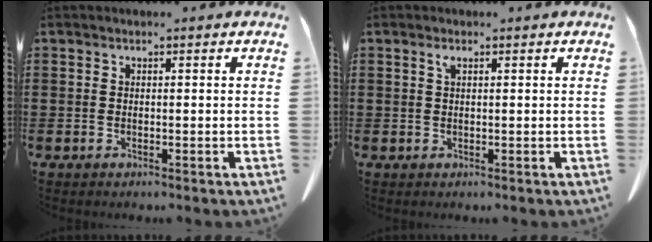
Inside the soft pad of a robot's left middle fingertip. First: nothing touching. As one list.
[{"total": 1.2, "force": [0.6, 0.3, 1.0], "torque": [-0.023, 0.002, 0.012]}]